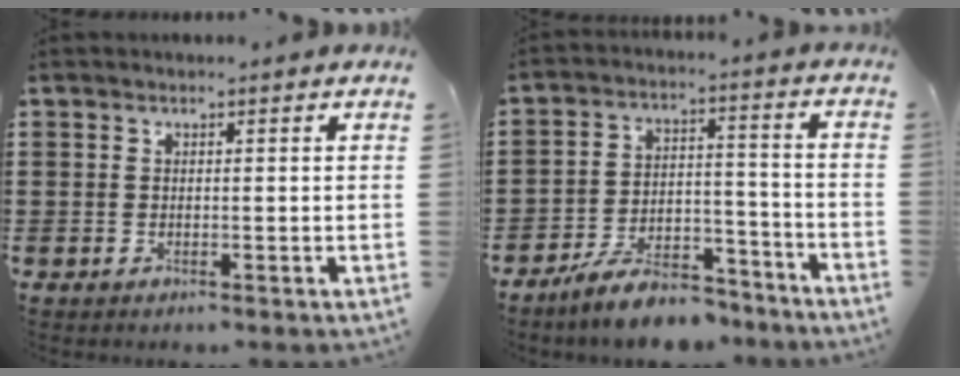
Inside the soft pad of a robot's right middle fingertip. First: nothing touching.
{"total": 8.5, "force": [-7.6, 2.0, 3.2], "torque": [-0.051, 0.024, -0.141]}